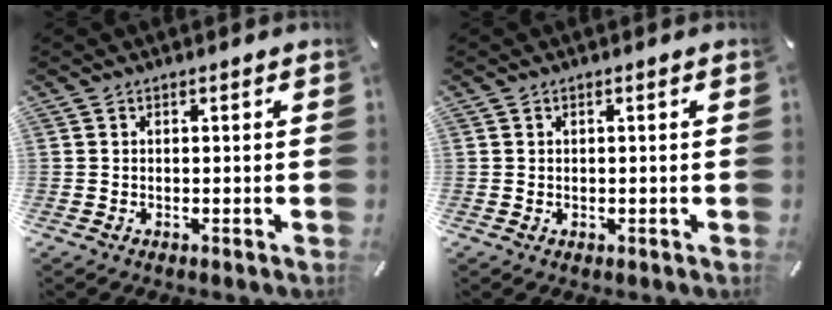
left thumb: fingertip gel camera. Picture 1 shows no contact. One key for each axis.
{"total": 0.6, "fx": 0.2, "fy": 0.3, "fz": 0.5, "tx": -0.009, "ty": 0.001, "tz": 0.003}